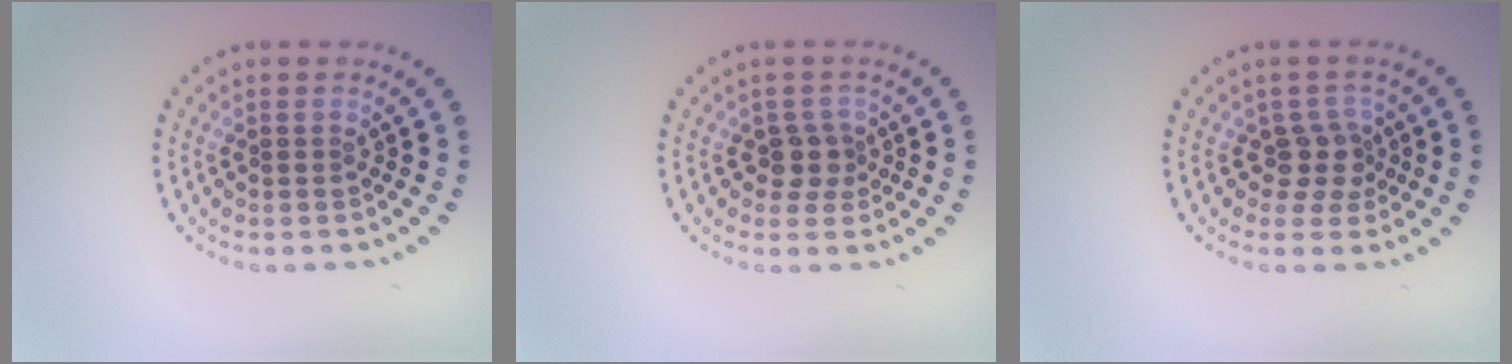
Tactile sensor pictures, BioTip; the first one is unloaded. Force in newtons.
{"total": 2.2, "press": 1.8, "slide": 1.3}
{"total": 2.4, "press": 2.0, "slide": 1.4}